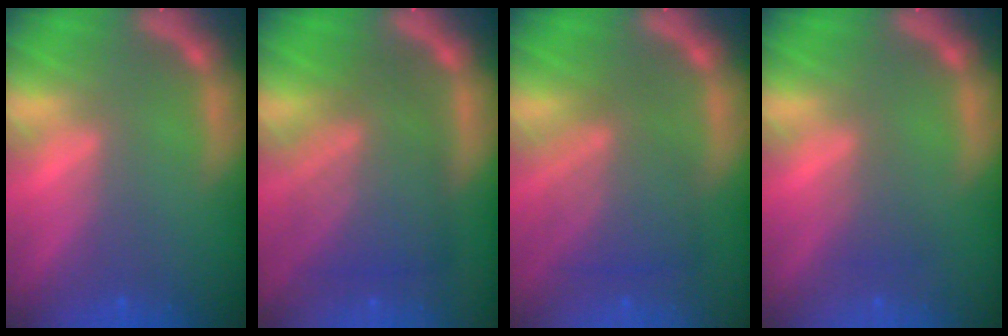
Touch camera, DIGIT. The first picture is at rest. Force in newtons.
{"total": 8.1}
{"total": 6.0}
{"total": 1.5}